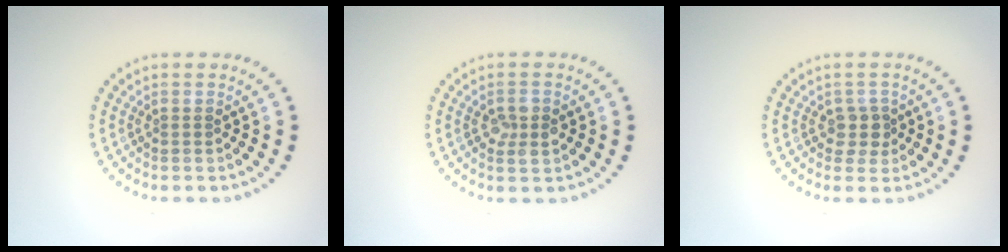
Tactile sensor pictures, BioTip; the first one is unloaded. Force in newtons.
{"total": 2.0, "press": 2.0, "slide": 0.2}
{"total": 1.9, "press": 1.6, "slide": 1.0}